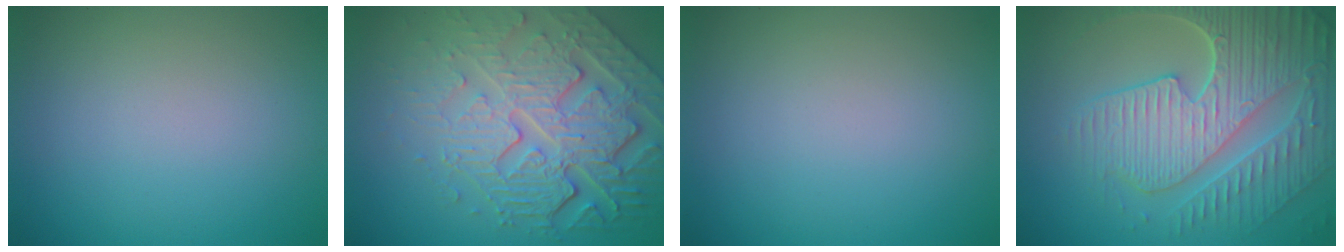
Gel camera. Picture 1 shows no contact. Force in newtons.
{"total": 8.6, "press": 5.9, "slide": 6.2}
{"total": 0.0}
{"total": 8.8, "press": 6.4, "slide": 6.1}